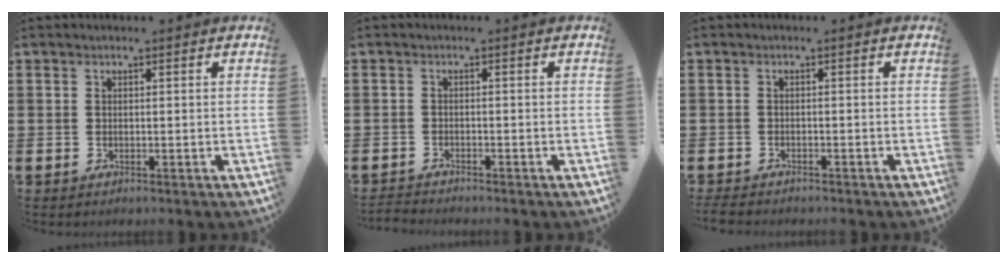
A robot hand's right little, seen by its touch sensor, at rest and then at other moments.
{"total": 1.1, "force": [-1.1, 0.0, 0.0], "torque": [-0.003, 0.001, -0.023]}
{"total": 1.1, "force": [-1.1, 0.2, 0.3], "torque": [-0.008, 0.002, -0.023]}